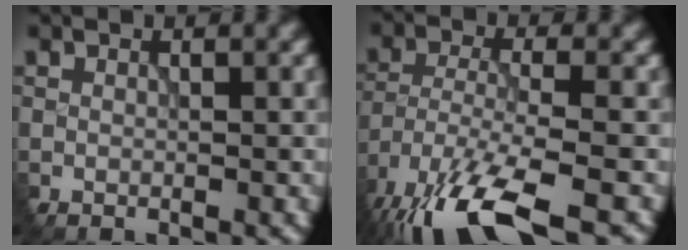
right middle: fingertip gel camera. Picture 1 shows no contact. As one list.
[{"total": 10.6, "force": [-7.9, 2.7, 6.6], "torque": [-0.148, -0.028, -0.141]}]